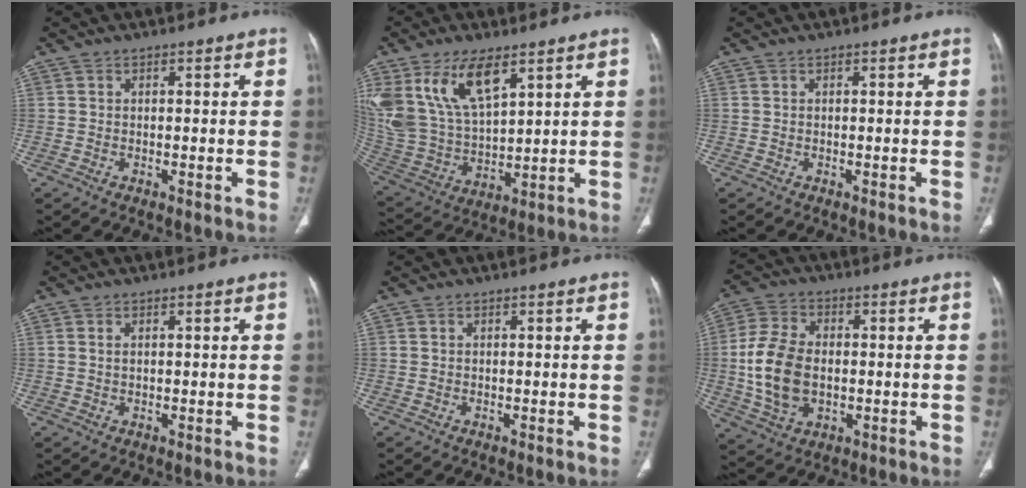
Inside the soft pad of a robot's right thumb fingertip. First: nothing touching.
{"total": 17.1, "force": [9.1, 8.3, 12.0], "torque": [-0.227, -0.031, 0.191]}
{"total": 0.0}
{"total": 0.7, "force": [0.3, 0.4, 0.6], "torque": [-0.014, 0.003, 0.007]}
{"total": 0.0}
{"total": 13.0, "force": [-0.7, 8.6, 9.7], "torque": [-0.188, 0.007, -0.010]}